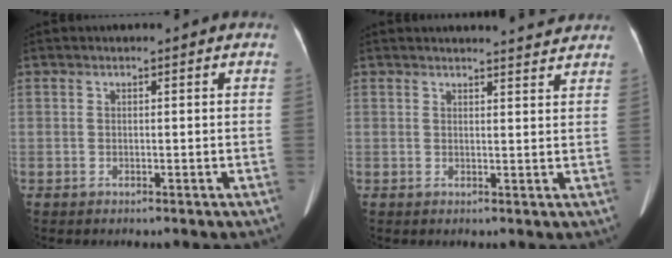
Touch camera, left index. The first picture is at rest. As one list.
[{"total": 3.3, "force": [3.2, 0.2, 0.6], "torque": [-0.014, -0.007, 0.030]}]